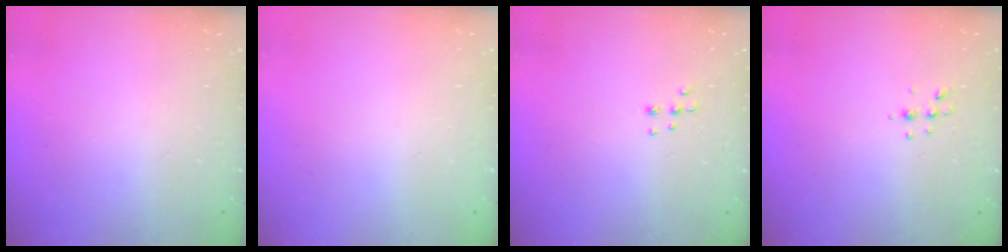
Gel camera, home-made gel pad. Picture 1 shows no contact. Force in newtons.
{"total": 0.0}
{"total": 5.3, "press": 5.3, "slide": 0.6}
{"total": 3.8, "press": 3.6, "slide": 1.4}